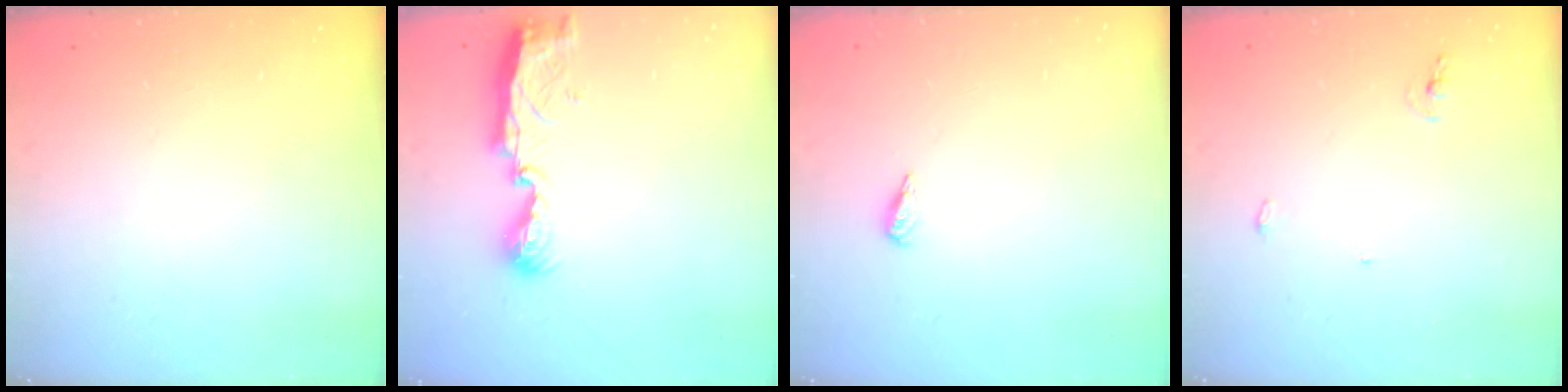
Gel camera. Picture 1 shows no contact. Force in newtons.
{"total": 7.3, "press": 7.3, "slide": 0.7}
{"total": 2.2, "press": 2.2, "slide": 0.4}
{"total": 4.3, "press": 4.2, "slide": 1.1}